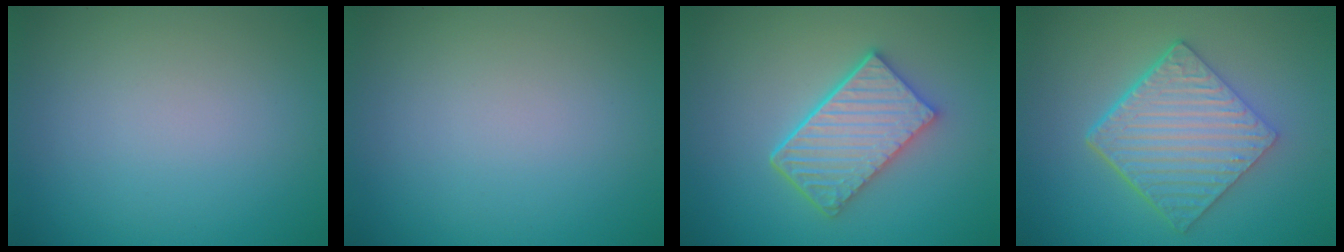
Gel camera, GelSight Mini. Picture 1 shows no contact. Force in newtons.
{"total": 0.0}
{"total": 5.5, "press": 4.2, "slide": 3.6}
{"total": 6.6, "press": 4.7, "slide": 4.6}